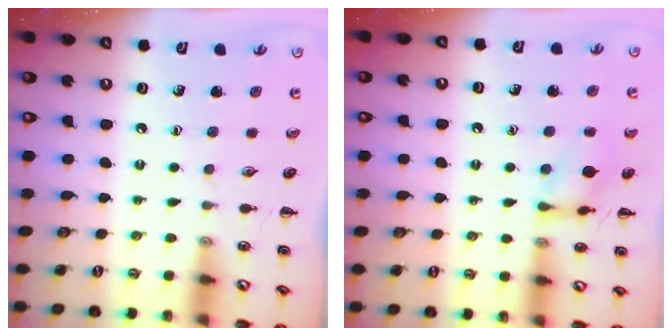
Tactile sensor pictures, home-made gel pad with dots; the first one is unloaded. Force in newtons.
{"total": 9.4, "press": 9.4, "slide": 0.7}